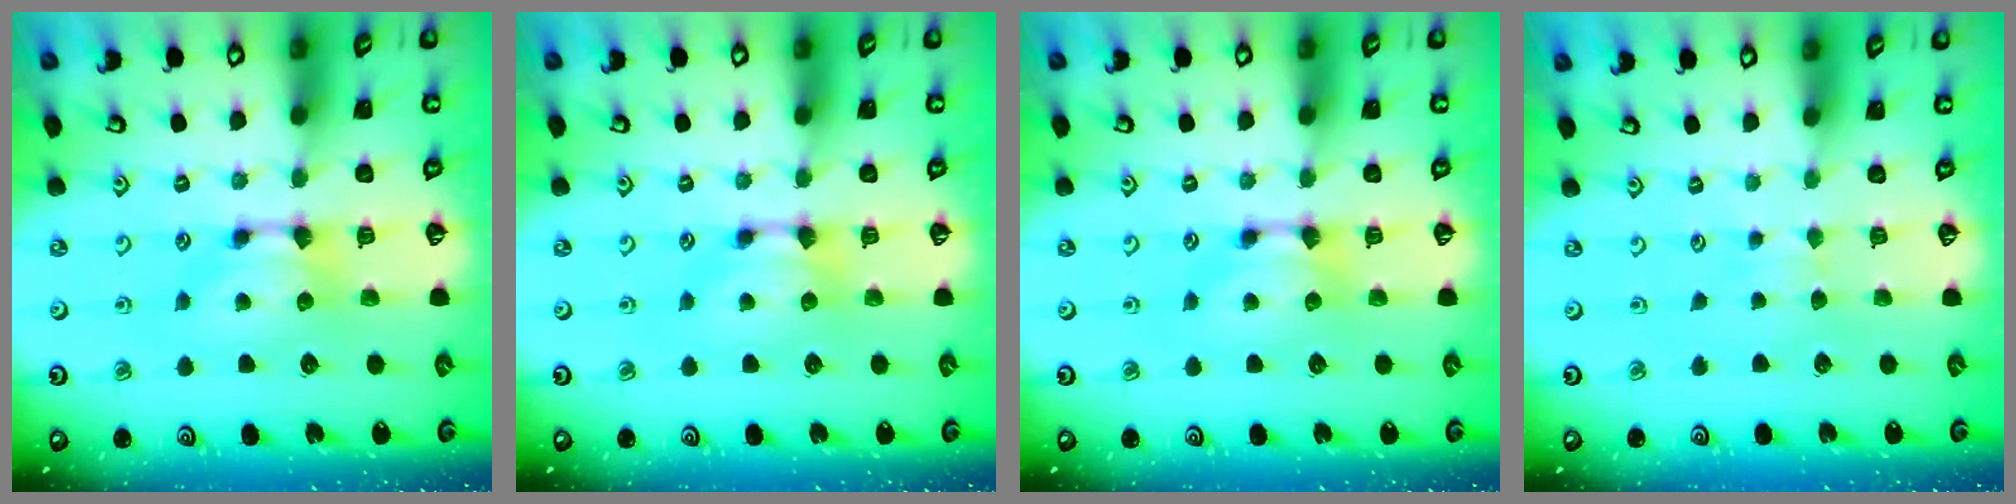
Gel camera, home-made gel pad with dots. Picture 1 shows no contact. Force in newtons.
{"total": 0.0}
{"total": 0.0}
{"total": 2.5, "press": 2.5, "slide": 0.3}